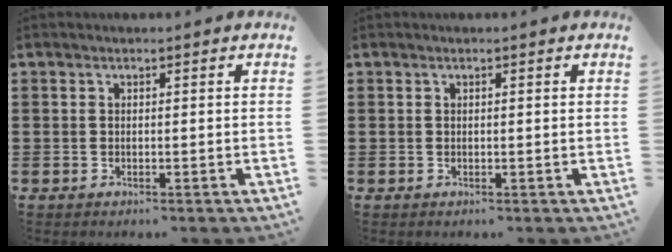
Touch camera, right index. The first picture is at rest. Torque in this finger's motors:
{"motor_torque": [-0.17, 0.14, -0.01, -0.01]}